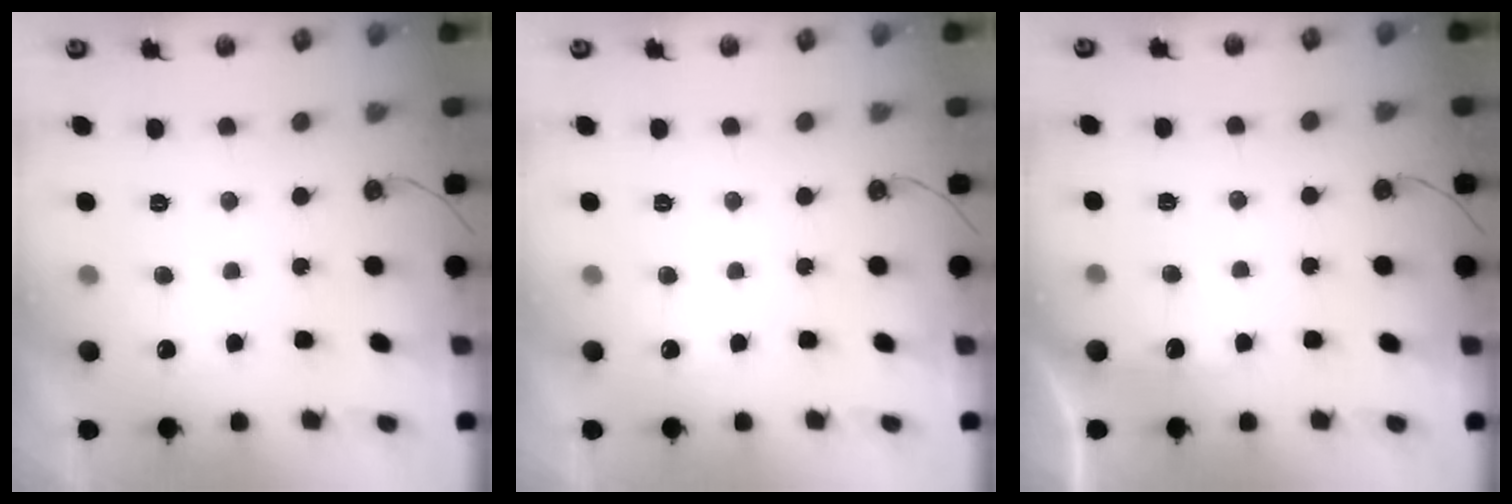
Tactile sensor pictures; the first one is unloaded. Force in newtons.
{"total": 0.0}
{"total": 3.8, "press": 3.8, "slide": 0.3}